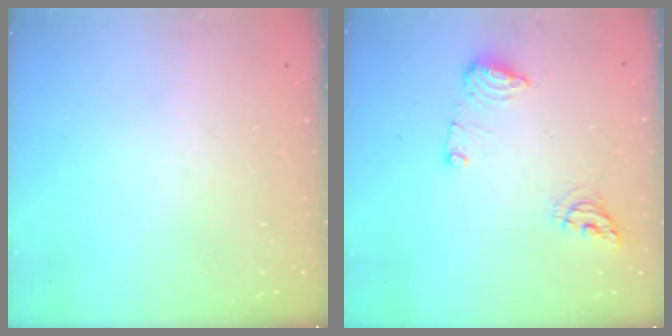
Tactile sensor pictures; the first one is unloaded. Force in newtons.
{"total": 9.0, "press": 8.9, "slide": 0.9}